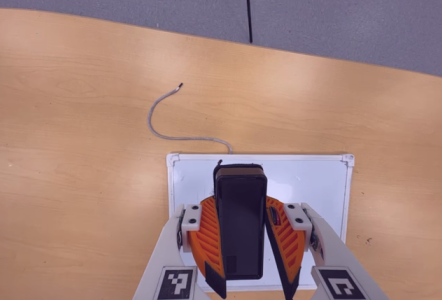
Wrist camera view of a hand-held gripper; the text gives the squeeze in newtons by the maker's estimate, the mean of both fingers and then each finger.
{"total": 9.8, "left": 9.1, "right": 10.5}